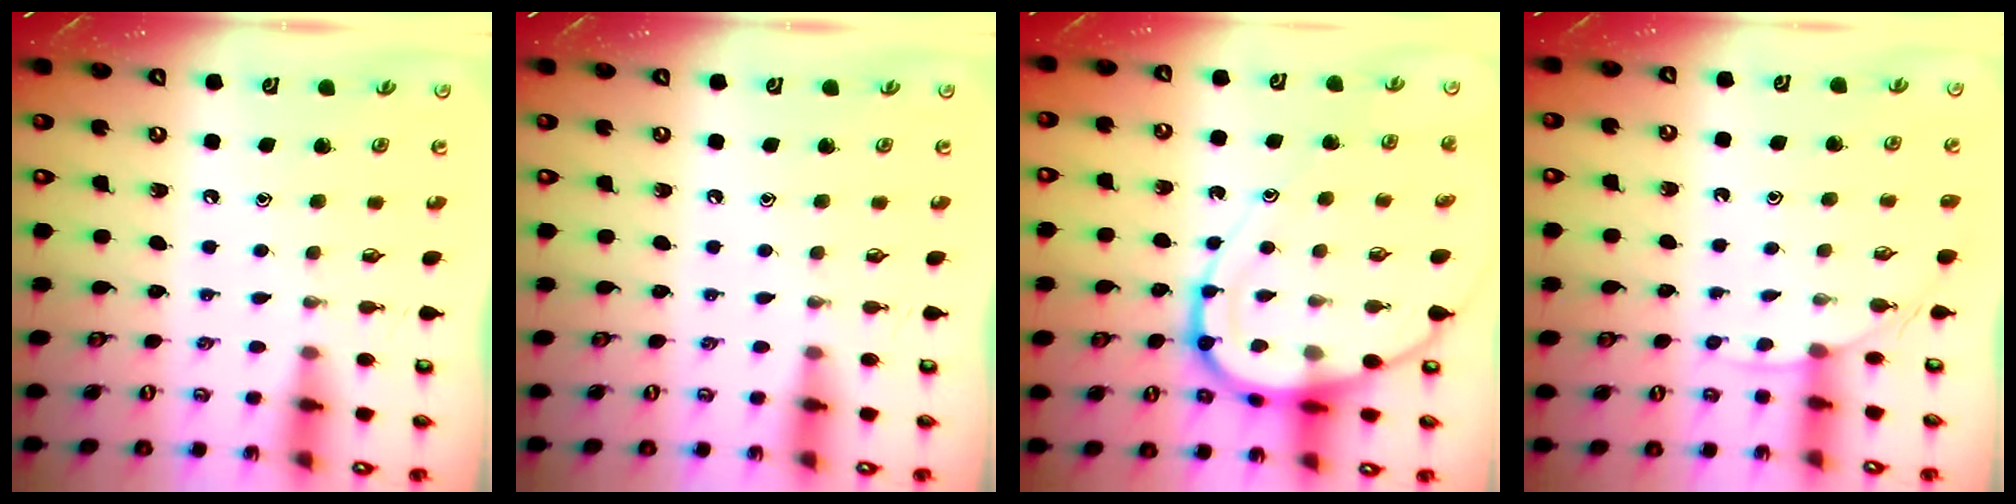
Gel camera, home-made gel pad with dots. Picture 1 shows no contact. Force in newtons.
{"total": 0.0}
{"total": 14.8, "press": 14.8, "slide": 1.5}
{"total": 3.1, "press": 3.1, "slide": 0.4}